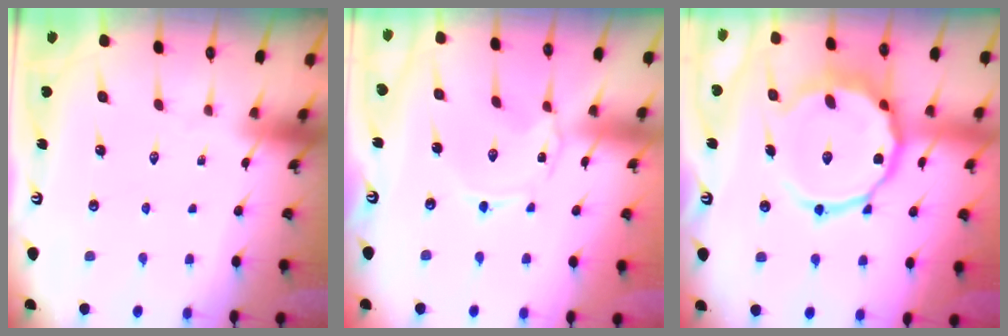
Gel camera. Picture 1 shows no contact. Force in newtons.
{"total": 0.0}
{"total": 16.1, "press": 16.0, "slide": 1.5}